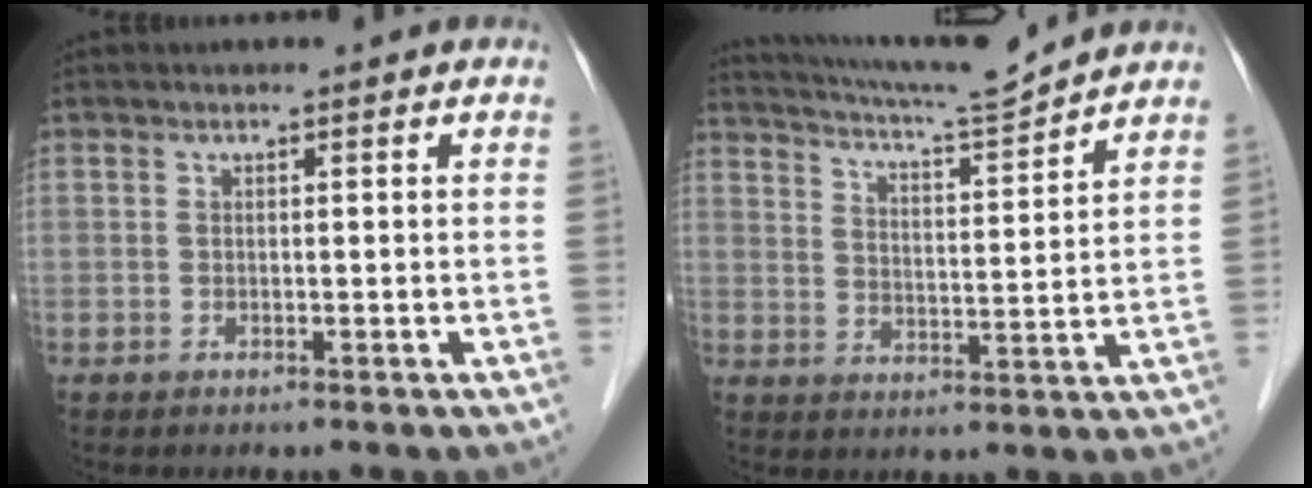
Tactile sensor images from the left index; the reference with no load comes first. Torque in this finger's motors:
{"motor_torque": [0.09, -0.20, 0.19, 0.04]}